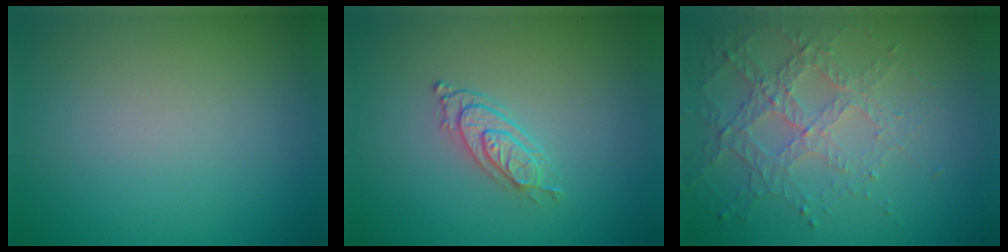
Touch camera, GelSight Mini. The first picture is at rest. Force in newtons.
{"total": 2.7, "press": 2.1, "slide": 1.6}
{"total": 4.7, "press": 3.3, "slide": 3.3}